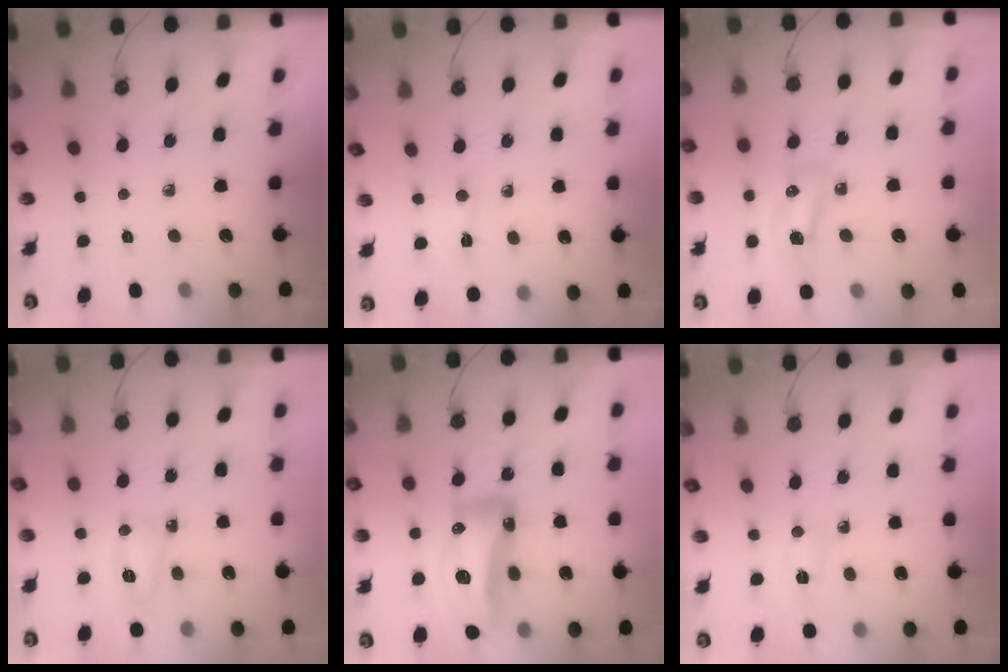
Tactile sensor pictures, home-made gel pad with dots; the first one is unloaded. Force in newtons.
{"total": 3.6, "press": 3.6, "slide": 0.5}
{"total": 16.3, "press": 10.8, "slide": 12.2}
{"total": 6.3, "press": 6.3, "slide": 0.5}
{"total": 19.2, "press": 19.1, "slide": 2.5}
{"total": 2.2, "press": 2.2, "slide": 0.5}